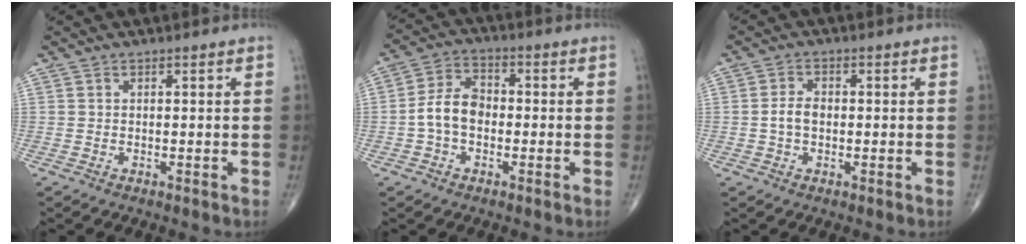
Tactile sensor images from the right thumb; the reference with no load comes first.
{"total": 7.4, "force": [-1.3, 5.0, 5.3], "torque": [-0.094, 0.027, -0.034]}
{"total": 3.4, "force": [-0.3, 2.2, 2.6], "torque": [-0.052, 0.010, -0.009]}